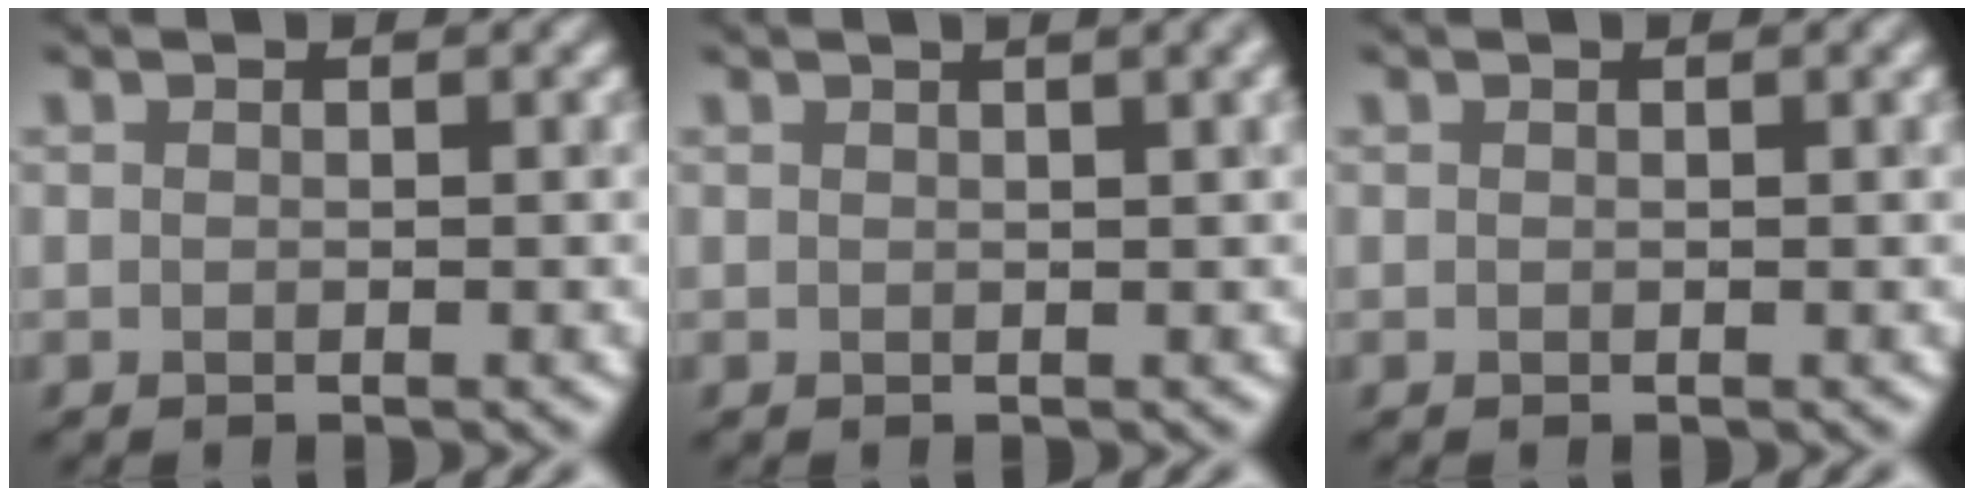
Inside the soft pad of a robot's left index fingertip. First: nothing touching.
{"total": 4.8, "force": [2.0, 2.1, 3.8], "torque": [-0.026, 0.028, -0.005]}
{"total": 1.2, "force": [0.5, 0.4, 1.0], "torque": [-0.016, 0.000, 0.006]}